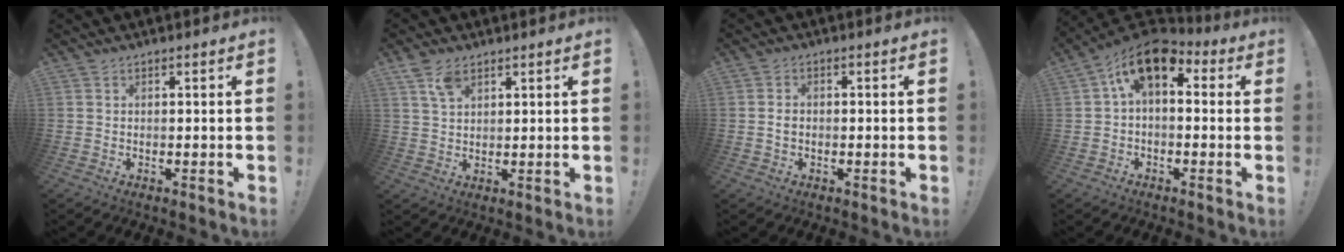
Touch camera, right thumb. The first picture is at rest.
{"total": 5.7, "force": [3.5, 3.0, 3.4], "torque": [-0.058, -0.012, 0.065]}
{"total": 1.9, "force": [-0.5, 1.4, 1.1], "torque": [-0.014, 0.006, -0.011]}
{"total": 11.0, "force": [5.2, 5.6, 7.9], "torque": [-0.140, -0.024, 0.096]}